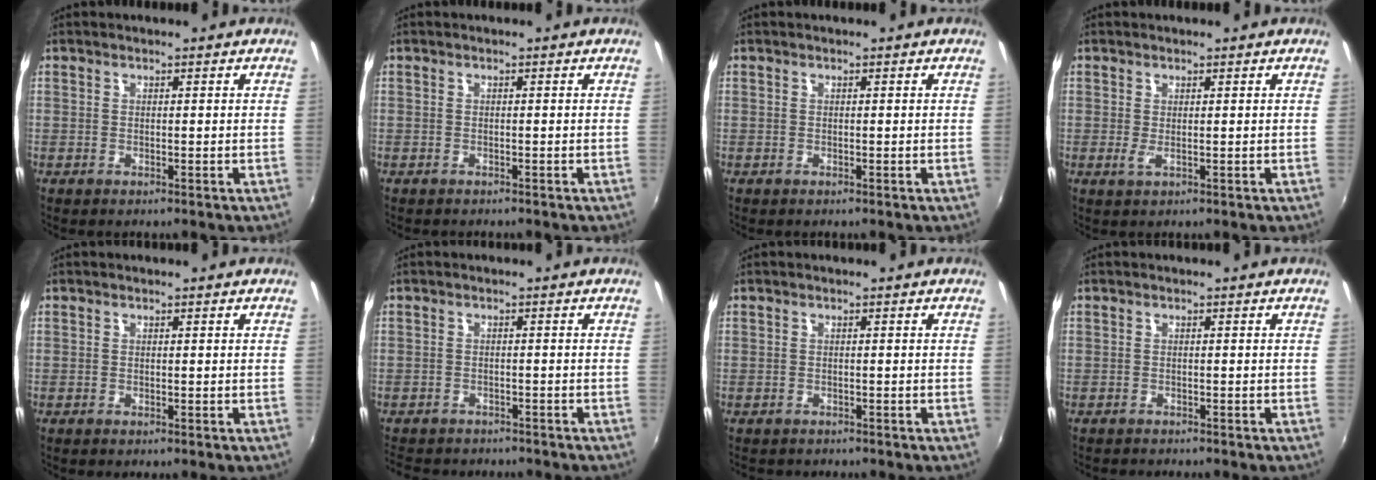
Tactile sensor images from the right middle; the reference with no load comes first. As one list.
[{"total": 0.8, "force": [-0.8, 0.2, 0.1], "torque": [-0.005, -0.004, -0.012]}, {"total": 0.0}, {"total": 1.2, "force": [0.2, 0.1, 1.2], "torque": [-0.023, -0.004, 0.001]}, {"total": 0.0}, {"total": 7.7, "force": [-6.7, 3.1, 2.4], "torque": [-0.064, -0.014, -0.102]}, {"total": 1.8, "force": [-1.6, 0.9, 0.2], "torque": [-0.009, -0.006, -0.025]}, {"total": 2.3, "force": [-2.2, 0.2, 0.5], "torque": [-0.021, -0.015, -0.037]}]